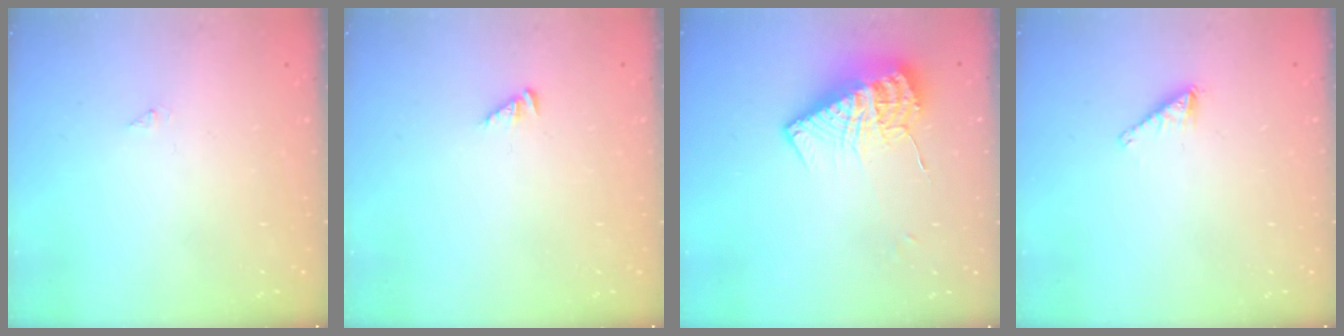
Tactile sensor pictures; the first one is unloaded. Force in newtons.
{"total": 2.5, "press": 2.5, "slide": 0.4}
{"total": 13.5, "press": 13.4, "slide": 1.1}
{"total": 1.8, "press": 1.7, "slide": 0.1}